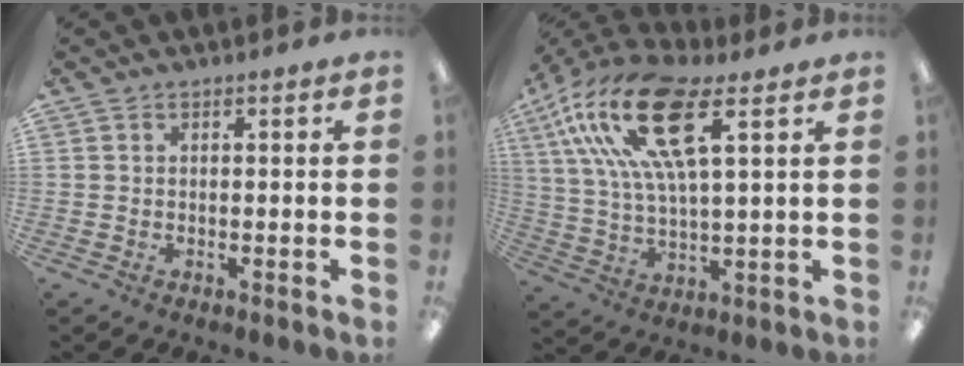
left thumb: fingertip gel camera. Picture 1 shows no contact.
{"total": 20.3, "force": [10.5, 7.2, 15.9], "torque": [-0.310, -0.028, 0.174]}